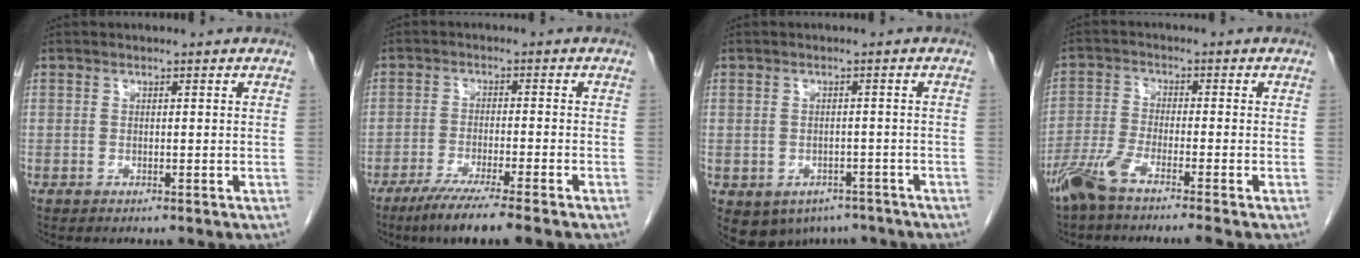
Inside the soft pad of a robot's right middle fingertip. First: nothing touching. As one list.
[{"total": 8.2, "force": [-6.2, -0.8, 5.3], "torque": [-0.089, -0.025, -0.102]}, {"total": 8.8, "force": [-5.3, 6.5, 2.8], "torque": [-0.059, 0.002, -0.061]}, {"total": 6.2, "force": [-4.7, -0.3, 4.0], "torque": [-0.086, -0.015, -0.098]}]